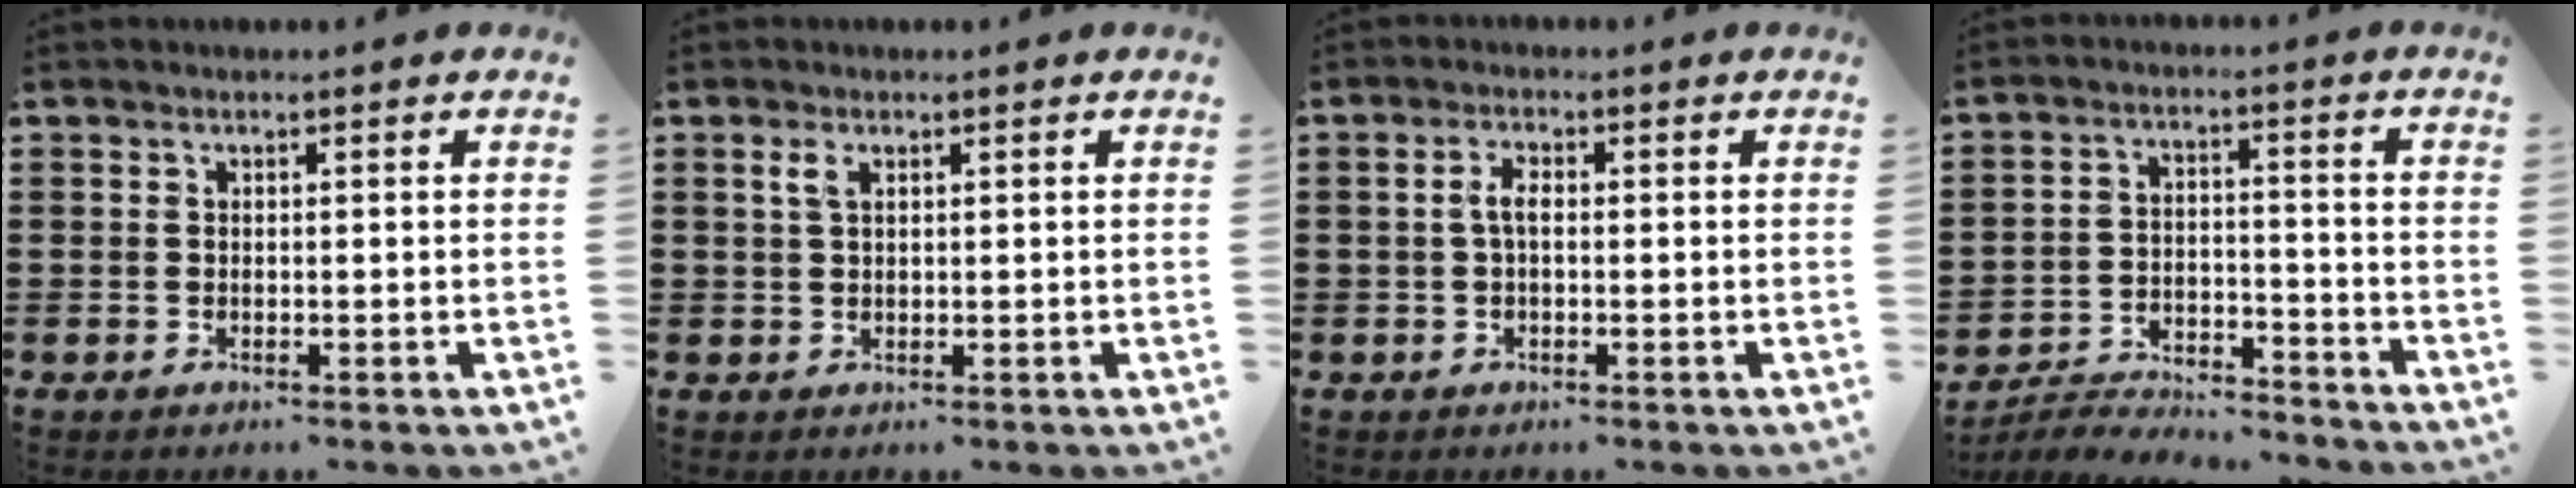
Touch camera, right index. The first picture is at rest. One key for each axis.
{"total": 1.7, "fx": 0.7, "fy": 0.7, "fz": 1.4, "tx": -0.032, "ty": 0.003, "tz": 0.012}
{"total": 2.5, "fx": -0.3, "fy": 0.9, "fz": 2.3, "tx": -0.052, "ty": -0.002, "tz": -0.008}
{"total": 5.3, "fx": -5.2, "fy": 0.4, "fz": 0.8, "tx": -0.029, "ty": 0.001, "tz": -0.108}